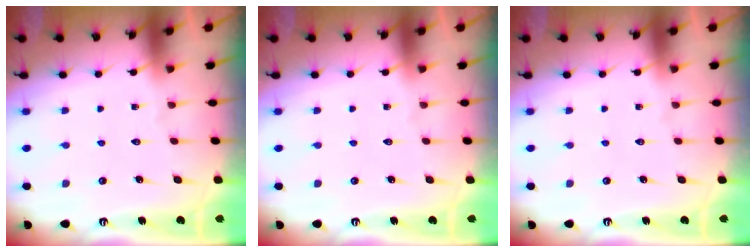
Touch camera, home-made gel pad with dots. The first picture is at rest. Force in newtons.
{"total": 0.0}
{"total": 0.0}